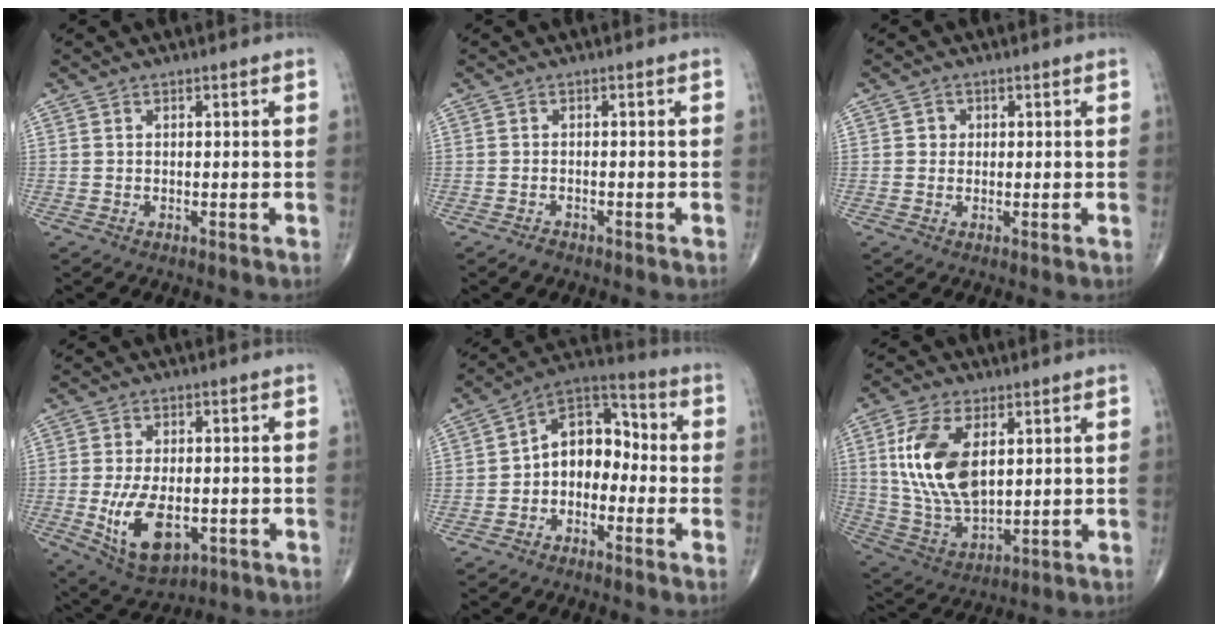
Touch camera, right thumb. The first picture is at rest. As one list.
[{"total": 1.5, "force": [-1.2, 0.8, 0.5], "torque": [-0.011, 0.005, -0.019]}, {"total": 1.5, "force": [0.2, 1.4, 0.4], "torque": [0.003, 0.003, 0.000]}, {"total": 11.3, "force": [-2.8, 6.1, 9.1], "torque": [-0.156, -0.006, -0.032]}, {"total": 10.0, "force": [-2.2, 7.1, 6.7], "torque": [-0.073, 0.051, -0.057]}, {"total": 15.4, "force": [3.8, 8.4, 12.3], "torque": [-0.237, -0.015, 0.083]}]